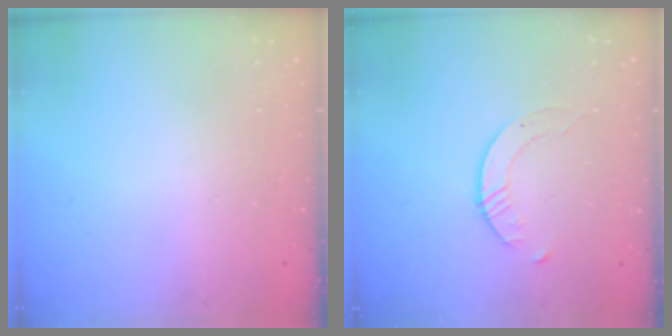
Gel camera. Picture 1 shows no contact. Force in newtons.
{"total": 2.8, "press": 2.8, "slide": 0.3}